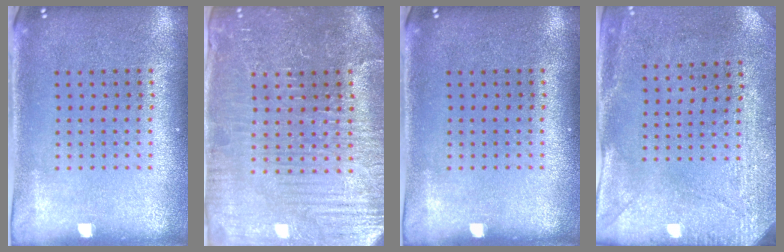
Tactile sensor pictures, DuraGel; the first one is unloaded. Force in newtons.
{"total": 4.3, "press": 4.1, "slide": 1.4}
{"total": 0.0}
{"total": 3.0, "press": 2.3, "slide": 1.9}